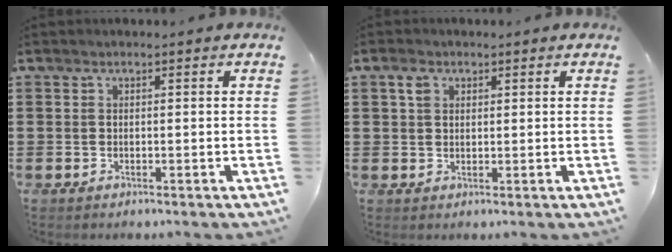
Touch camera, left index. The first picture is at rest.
{"total": 2.3, "force": [1.1, 1.5, 1.3], "torque": [-0.031, 0.006, 0.021]}